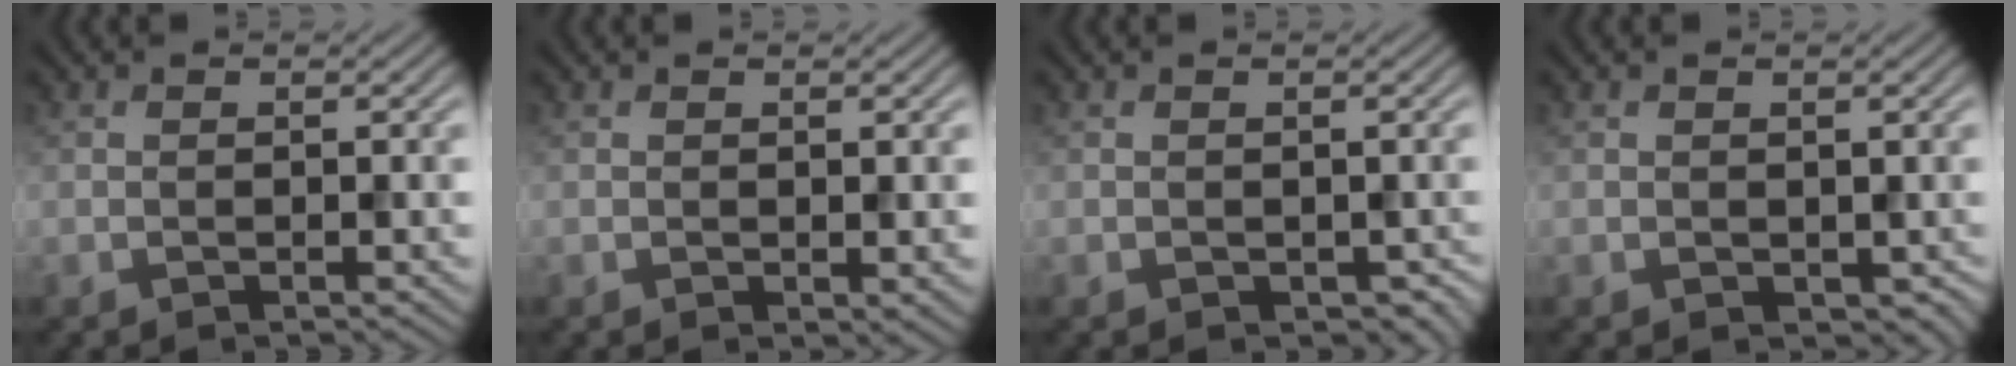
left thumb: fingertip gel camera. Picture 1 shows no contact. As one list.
[{"total": 0.8, "force": [0.1, 0.4, 0.7], "torque": [-0.007, -0.003, 0.003]}, {"total": 1.1, "force": [-0.3, 0.9, 0.6], "torque": [-0.016, -0.009, -0.002]}, {"total": 1.0, "force": [0.3, 0.8, 0.5], "torque": [-0.012, -0.007, 0.010]}]